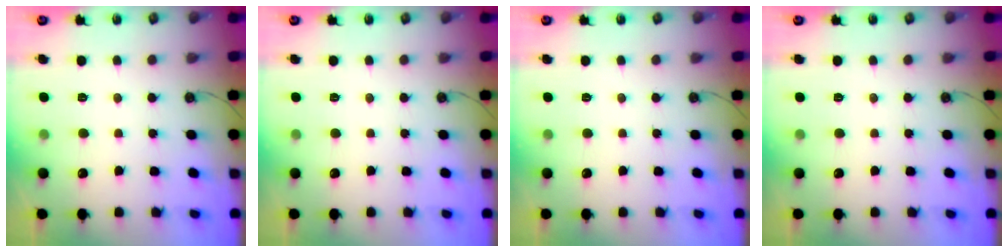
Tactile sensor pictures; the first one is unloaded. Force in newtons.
{"total": 0.0}
{"total": 0.0}
{"total": 0.0}